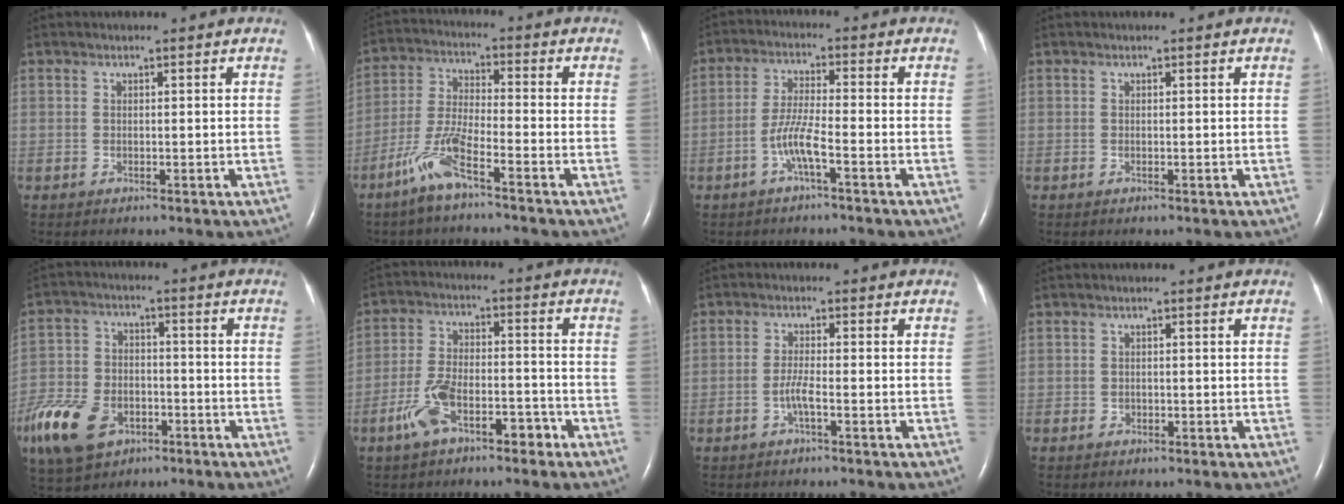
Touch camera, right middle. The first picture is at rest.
{"total": 7.7, "force": [-5.0, 0.7, 5.8], "torque": [-0.134, -0.008, -0.106]}
{"total": 4.9, "force": [-2.3, 0.0, 4.4], "torque": [-0.094, 0.001, -0.047]}
{"total": 0.0}
{"total": 16.9, "force": [-8.5, 10.6, 10.0], "torque": [-0.254, -0.008, -0.147]}
{"total": 8.3, "force": [-4.9, 3.4, 5.7], "torque": [-0.121, 0.013, -0.088]}
{"total": 2.4, "force": [-1.1, -0.1, 2.1], "torque": [-0.045, -0.001, -0.025]}
{"total": 0.8, "force": [-0.5, 0.7, 0.2], "torque": [-0.005, 0.002, -0.008]}